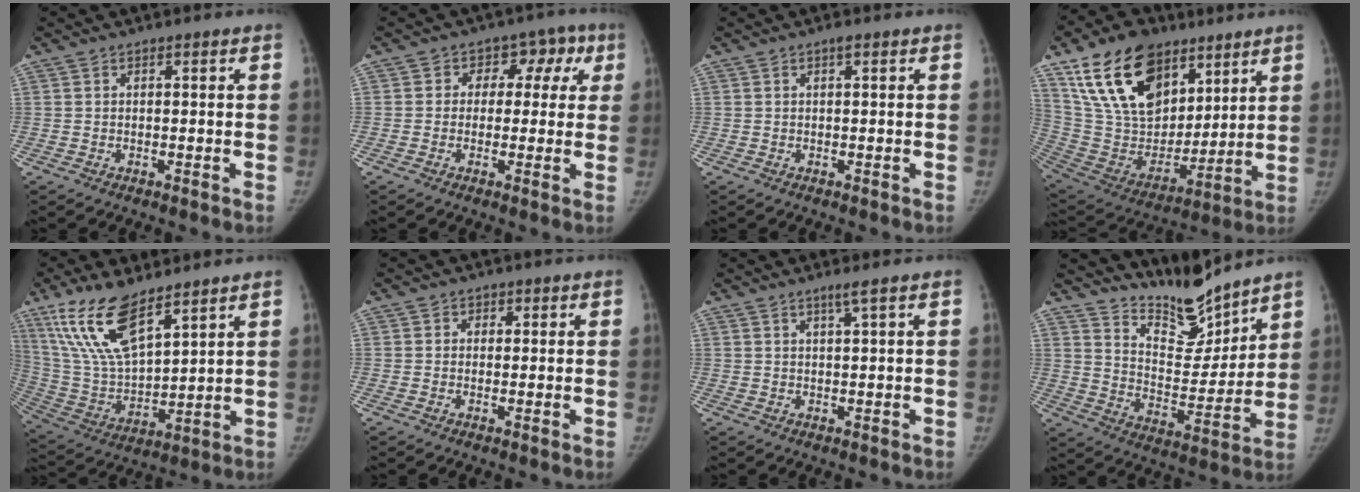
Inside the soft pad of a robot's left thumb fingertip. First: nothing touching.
{"total": 7.8, "force": [1.7, 6.4, 4.0], "torque": [0.007, 0.022, 0.008]}
{"total": 0.7, "force": [0.4, 0.1, 0.6], "torque": [-0.011, 0.003, 0.005]}
{"total": 25.3, "force": [14.5, 15.1, 14.2], "torque": [-0.238, -0.037, 0.270]}
{"total": 16.5, "force": [10.6, 5.8, 11.2], "torque": [-0.207, -0.048, 0.220]}
{"total": 1.5, "force": [0.4, 1.5, 0.3], "torque": [0.012, 0.002, -0.001]}
{"total": 1.7, "force": [1.1, -0.4, 1.2], "torque": [-0.027, -0.008, 0.023]}
{"total": 12.5, "force": [11.5, 3.0, 3.7], "torque": [-0.026, -0.092, 0.211]}